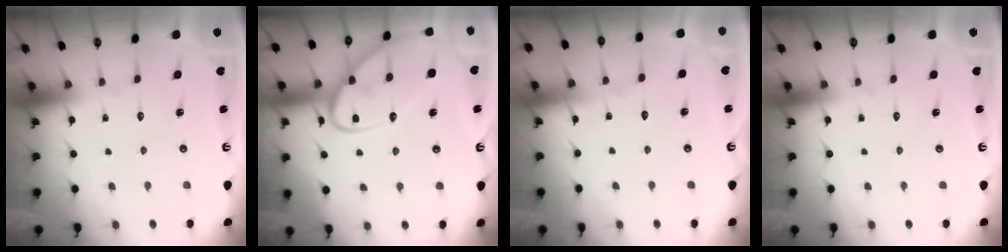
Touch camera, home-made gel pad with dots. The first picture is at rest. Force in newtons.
{"total": 16.0, "press": 16.0, "slide": 1.4}
{"total": 2.2, "press": 2.2, "slide": 0.3}
{"total": 0.0}